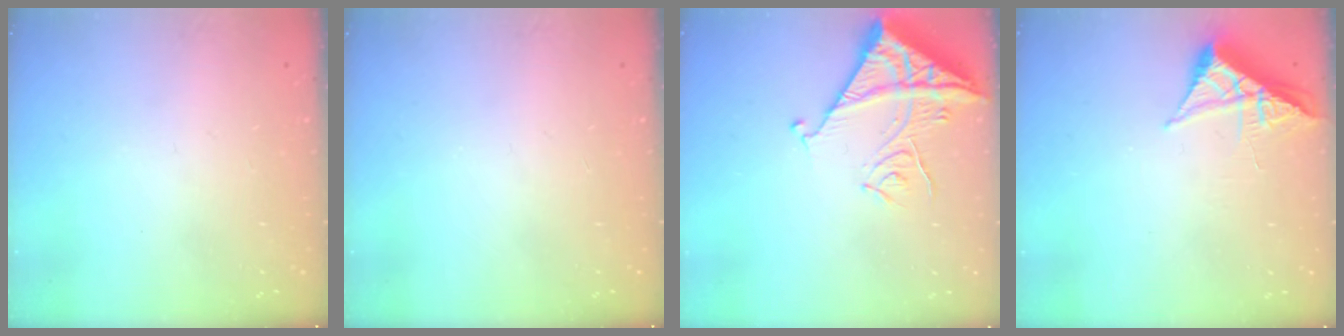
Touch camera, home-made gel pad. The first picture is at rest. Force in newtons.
{"total": 0.0}
{"total": 13.7, "press": 13.6, "slide": 1.1}
{"total": 6.5, "press": 6.5, "slide": 0.7}